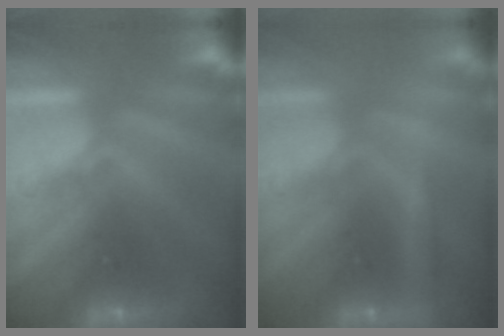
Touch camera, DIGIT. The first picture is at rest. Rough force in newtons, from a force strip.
{"total": 2.1}